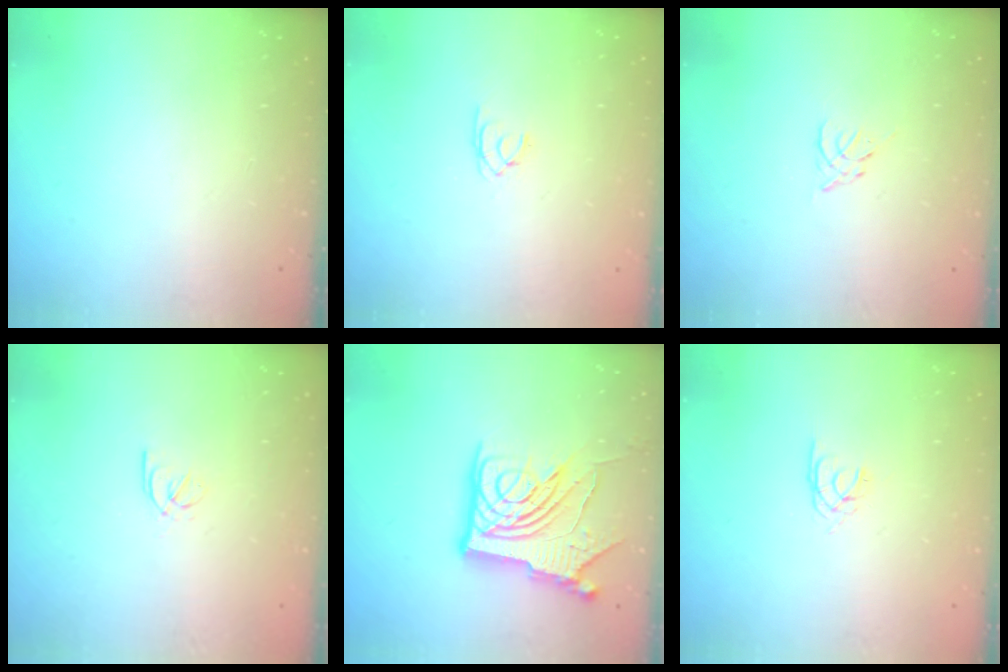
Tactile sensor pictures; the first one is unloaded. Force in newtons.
{"total": 1.5, "press": 1.4, "slide": 0.2}
{"total": 1.8, "press": 1.7, "slide": 0.5}
{"total": 2.5, "press": 2.4, "slide": 0.5}
{"total": 16.5, "press": 16.4, "slide": 1.7}
{"total": 1.7, "press": 1.7, "slide": 0.1}